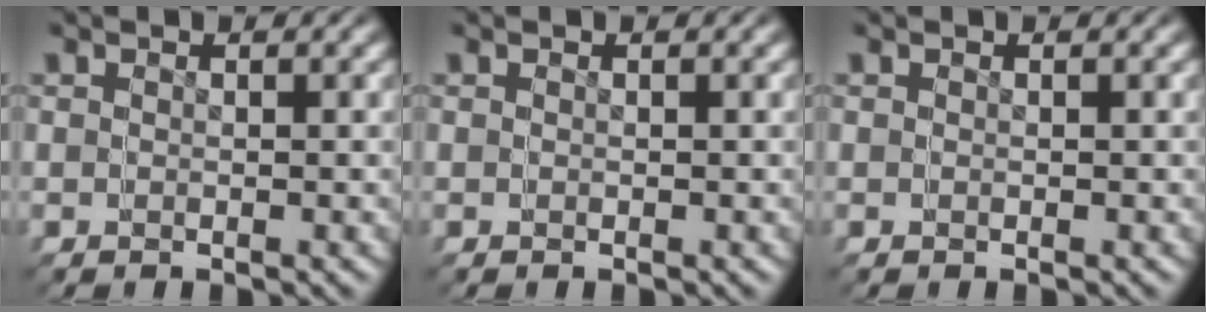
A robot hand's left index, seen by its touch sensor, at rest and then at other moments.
{"total": 0.0}
{"total": 0.0}